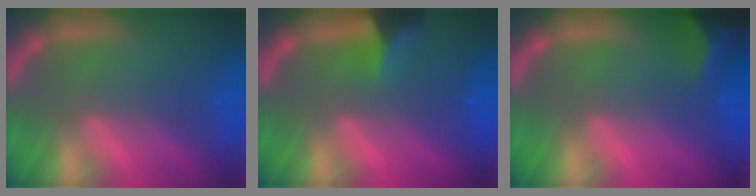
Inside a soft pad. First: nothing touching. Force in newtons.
{"total": 4.0}
{"total": 6.0}